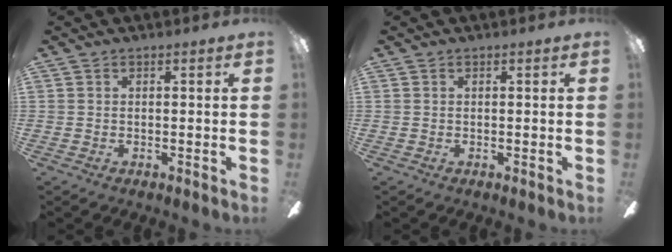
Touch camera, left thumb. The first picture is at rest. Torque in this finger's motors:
{"motor_torque": [0.00, 0.00, -0.06, 0.06, 0.00]}